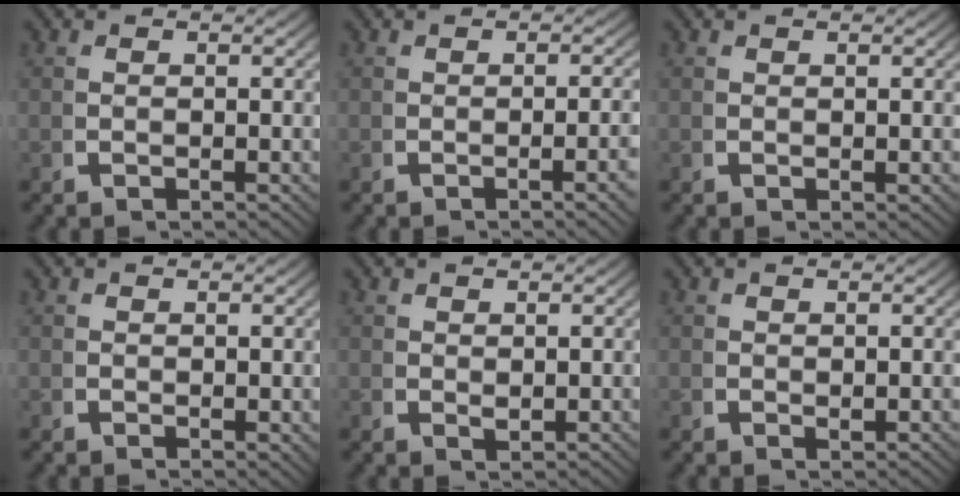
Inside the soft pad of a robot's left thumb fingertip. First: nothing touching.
{"total": 1.9, "force": [-0.5, 0.2, 1.8], "torque": [-0.021, 0.003, -0.009]}
{"total": 0.5, "force": [0.5, 0.0, -0.2], "torque": [0.004, -0.001, 0.007]}
{"total": 0.5, "force": [0.5, 0.1, 0.1], "torque": [0.004, -0.003, 0.008]}
{"total": 1.0, "force": [0.9, 0.2, 0.3], "torque": [-0.005, -0.003, 0.019]}
{"total": 0.7, "force": [0.7, 0.1, 0.0], "torque": [0.004, 0.000, 0.012]}